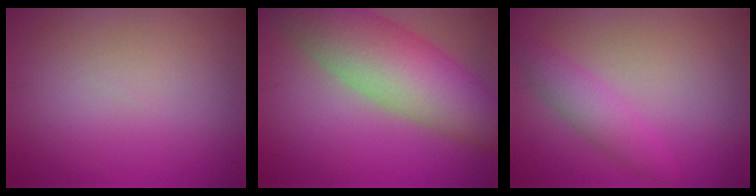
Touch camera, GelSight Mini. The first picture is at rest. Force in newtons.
{"total": 10.3, "press": 10.2, "slide": 0.6}
{"total": 2.8, "press": 2.8, "slide": 0.2}